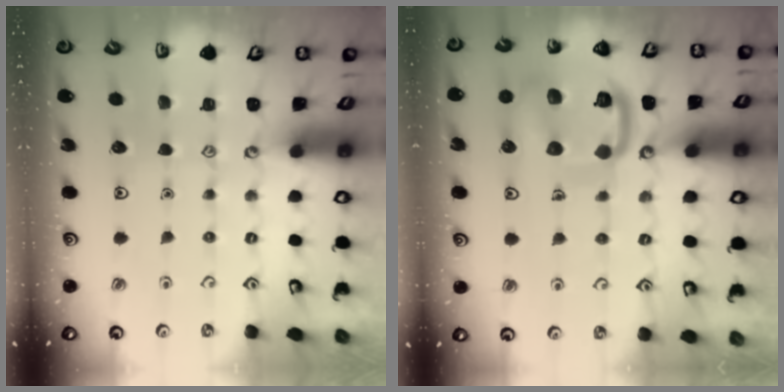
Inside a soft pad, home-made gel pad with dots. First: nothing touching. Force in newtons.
{"total": 15.2, "press": 15.1, "slide": 1.7}